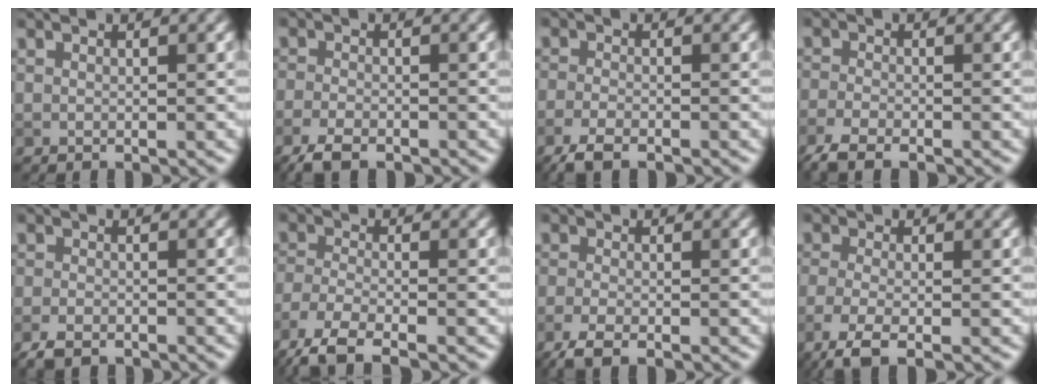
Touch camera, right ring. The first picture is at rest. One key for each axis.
{"total": 4.0, "fx": -3.0, "fy": 1.4, "fz": 2.2, "tx": -0.044, "ty": -0.009, "tz": -0.065}
{"total": 3.5, "fx": -2.7, "fy": 0.9, "fz": 2.0, "tx": -0.044, "ty": -0.009, "tz": -0.059}
{"total": 3.6, "fx": -2.8, "fy": 1.1, "fz": 2.1, "tx": -0.045, "ty": -0.010, "tz": -0.065}
{"total": 3.1, "fx": -2.5, "fy": 1.2, "fz": 1.6, "tx": -0.027, "ty": -0.005, "tz": -0.053}
{"total": 6.1, "fx": -4.6, "fy": 1.6, "fz": 3.7, "tx": -0.076, "ty": -0.013, "tz": -0.102}
{"total": 3.3, "fx": -2.3, "fy": 1.0, "fz": 2.1, "tx": -0.048, "ty": -0.008, "tz": -0.054}
{"total": 4.2, "fx": -2.4, "fy": 1.3, "fz": 3.2, "tx": -0.069, "ty": -0.009, "tz": -0.059}